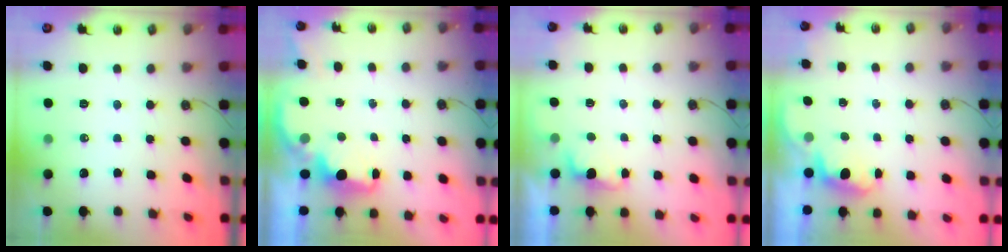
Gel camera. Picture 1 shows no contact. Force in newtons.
{"total": 2.0, "press": 1.8, "slide": 0.8}
{"total": 1.2, "press": 0.9, "slide": 0.7}
{"total": 0.8, "press": 0.4, "slide": 0.7}